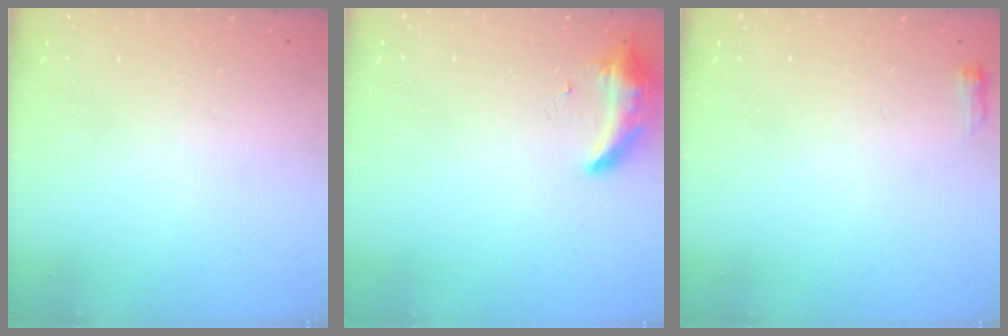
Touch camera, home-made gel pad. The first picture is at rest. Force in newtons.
{"total": 8.3, "press": 8.3, "slide": 0.1}
{"total": 9.8, "press": 2.8, "slide": 9.4}